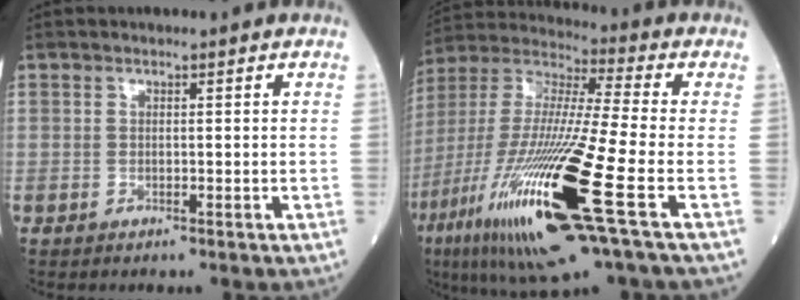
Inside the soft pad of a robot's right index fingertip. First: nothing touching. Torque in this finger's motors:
{"motor_torque": [1.96, -0.18, 1.05, 0.21]}